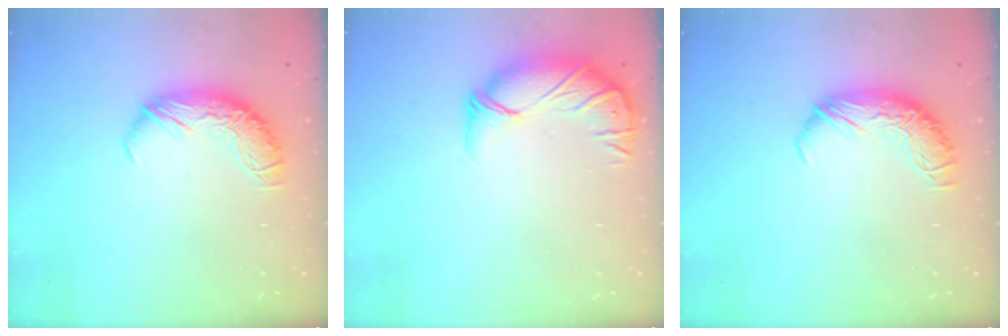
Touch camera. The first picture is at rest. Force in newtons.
{"total": 3.5, "press": 2.6, "slide": 2.4}
{"total": 0.0}